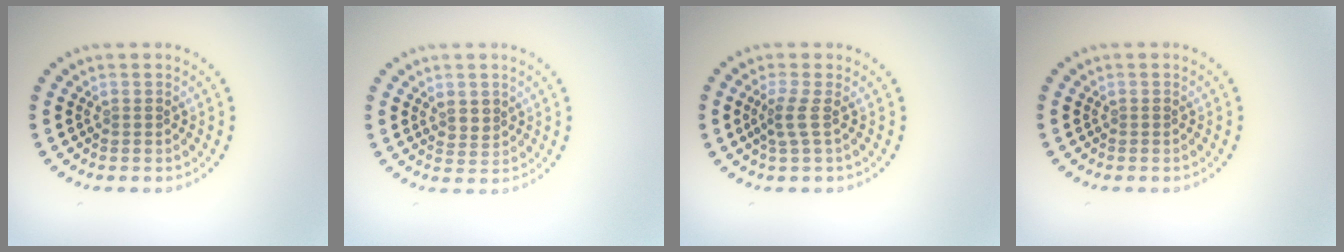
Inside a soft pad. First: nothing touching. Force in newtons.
{"total": 1.5, "press": 1.4, "slide": 0.5}
{"total": 1.9, "press": 1.2, "slide": 1.4}
{"total": 0.0}